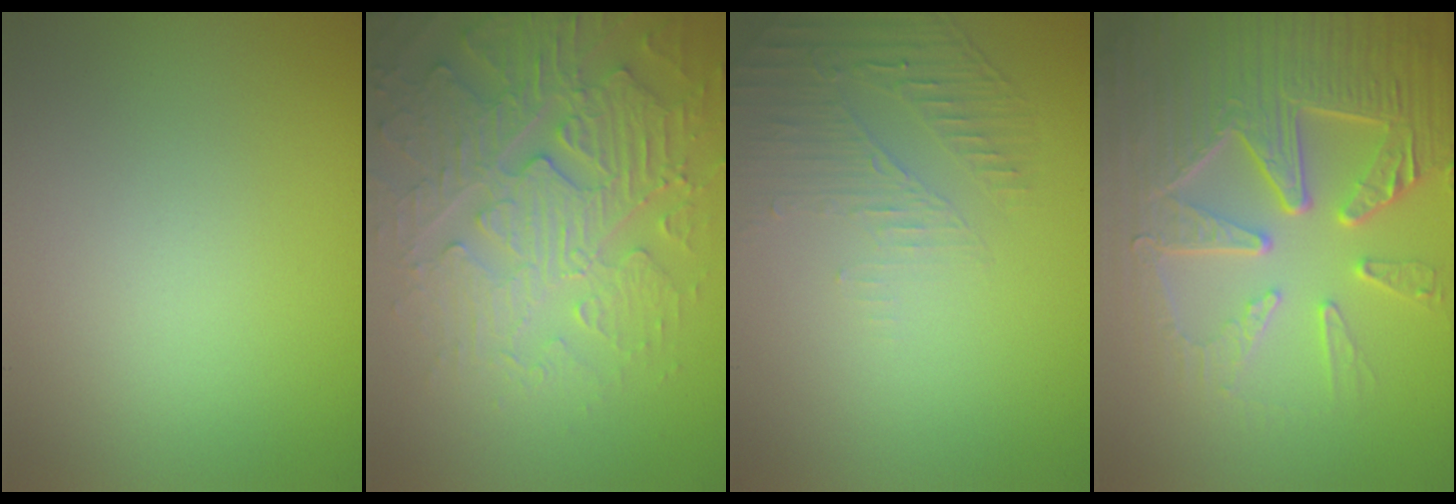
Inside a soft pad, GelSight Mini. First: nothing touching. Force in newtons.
{"total": 7.0, "press": 5.9, "slide": 3.8}
{"total": 1.8, "press": 1.1, "slide": 1.5}
{"total": 9.8, "press": 6.6, "slide": 7.3}